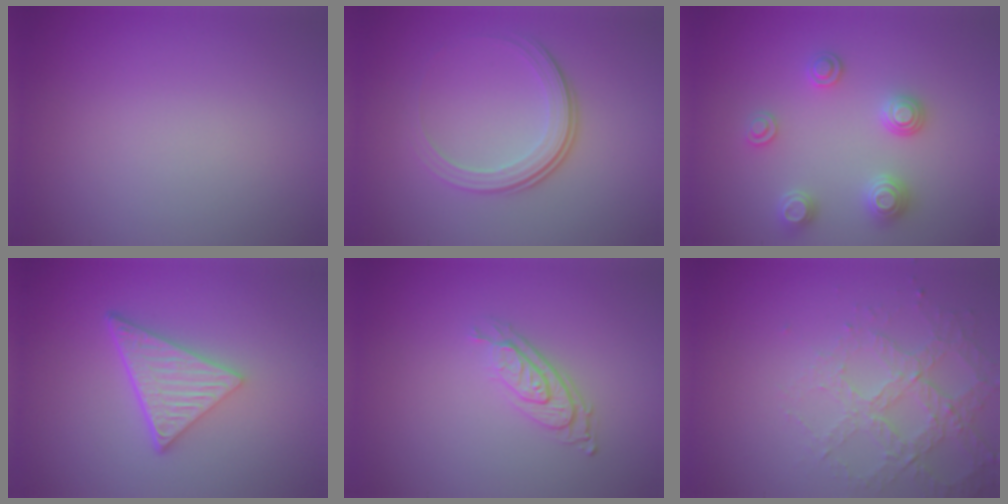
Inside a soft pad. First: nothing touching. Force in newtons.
{"total": 3.7, "press": 2.5, "slide": 2.8}
{"total": 2.9, "press": 2.9, "slide": 0.2}
{"total": 4.8, "press": 3.3, "slide": 3.4}
{"total": 2.9, "press": 2.1, "slide": 2.1}
{"total": 4.2, "press": 3.1, "slide": 2.9}